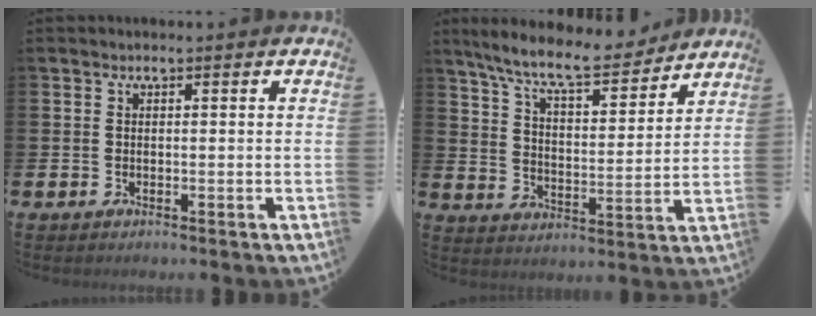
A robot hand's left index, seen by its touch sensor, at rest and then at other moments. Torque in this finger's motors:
{"motor_torque": [1.12, -1.02, 0.95, 0.21]}